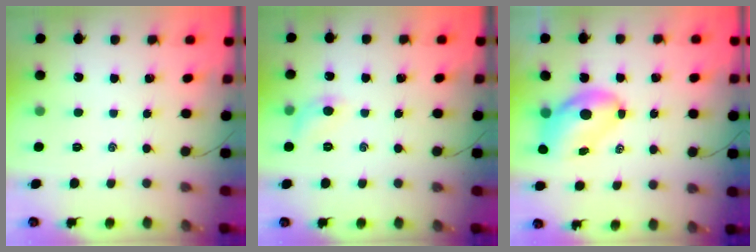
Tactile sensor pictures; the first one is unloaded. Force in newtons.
{"total": 6.6, "press": 6.5, "slide": 1.5}
{"total": 7.9, "press": 7.7, "slide": 1.7}